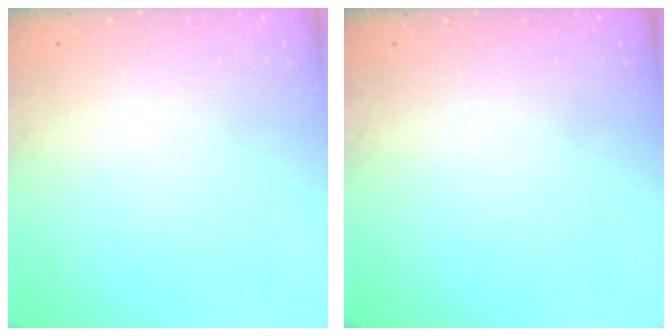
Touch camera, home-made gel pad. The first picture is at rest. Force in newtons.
{"total": 0.0}